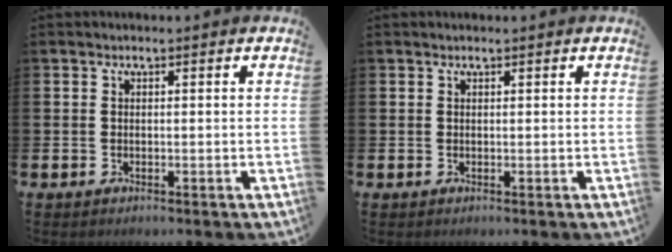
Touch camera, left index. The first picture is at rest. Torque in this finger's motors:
{"motor_torque": [0.65, -1.08, -0.12, -0.06]}